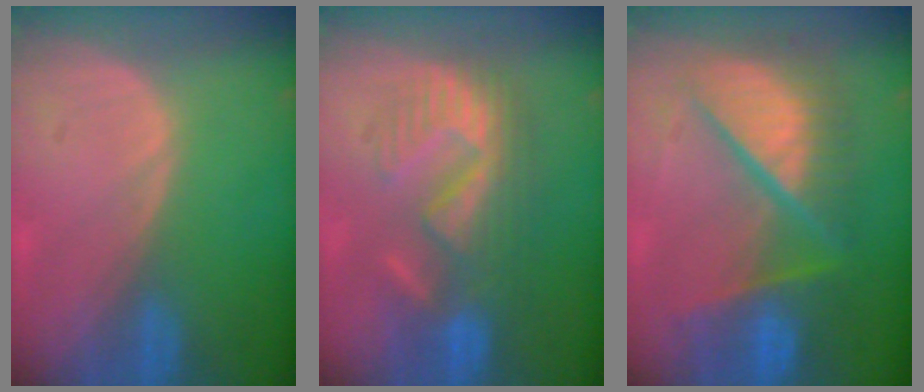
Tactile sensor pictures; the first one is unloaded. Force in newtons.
{"total": 8.7, "press": 8.6, "slide": 1.4}
{"total": 11.1, "press": 11.0, "slide": 1.3}